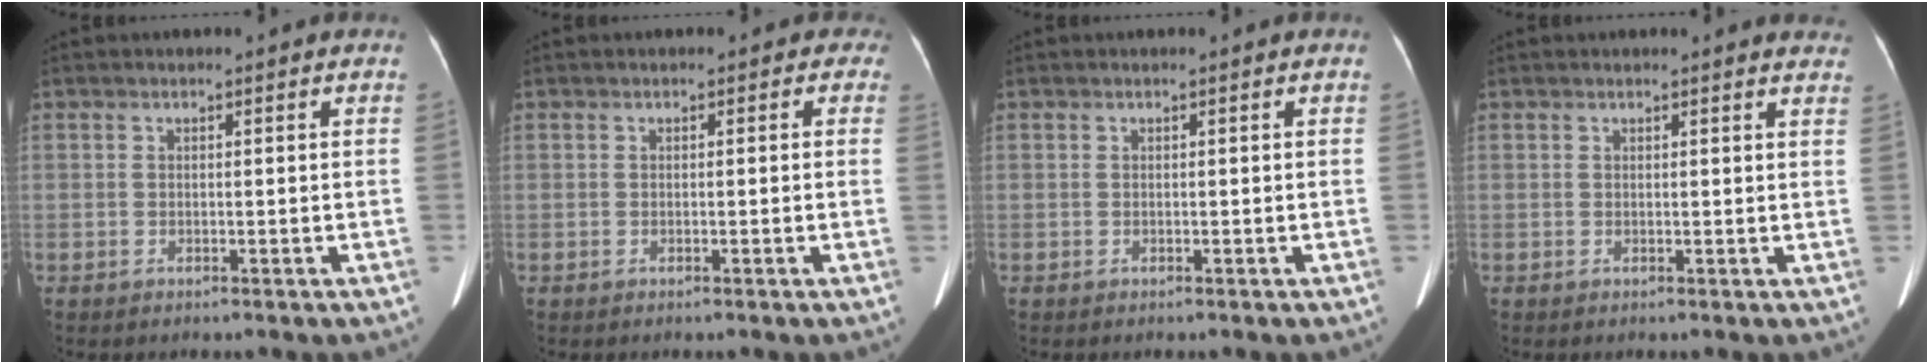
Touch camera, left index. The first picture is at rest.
{"total": 0.8, "force": [-0.2, 0.8, 0.1], "torque": [0.015, 0.002, -0.017]}
{"total": 0.0}
{"total": 6.8, "force": [6.5, 1.5, 1.4], "torque": [0.005, -0.007, 0.040]}